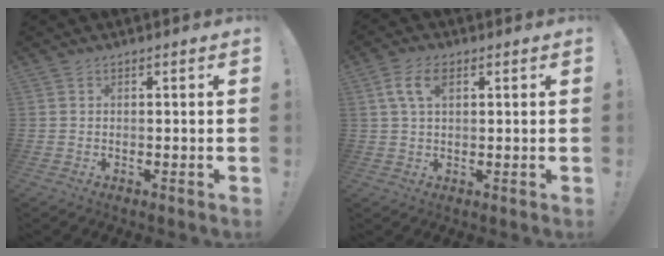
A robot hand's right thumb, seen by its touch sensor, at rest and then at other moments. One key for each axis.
{"total": 6.3, "fx": 2.3, "fy": 3.1, "fz": 4.9, "tx": -0.102, "ty": 0.003, "tz": 0.041}